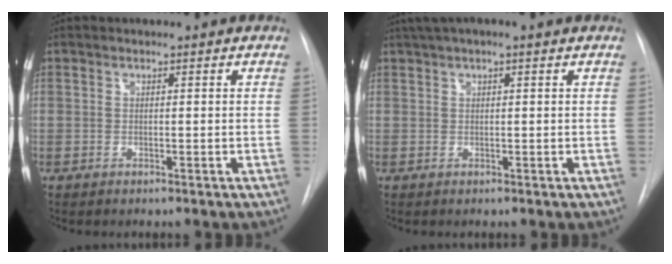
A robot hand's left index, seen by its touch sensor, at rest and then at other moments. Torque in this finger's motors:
{"motor_torque": [0.60, -0.74, 0.30, 0.09]}